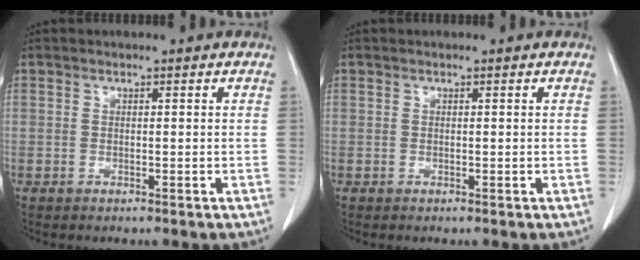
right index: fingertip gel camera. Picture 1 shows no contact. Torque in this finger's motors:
{"motor_torque": [-0.05, -0.02, -0.01, 0.00]}